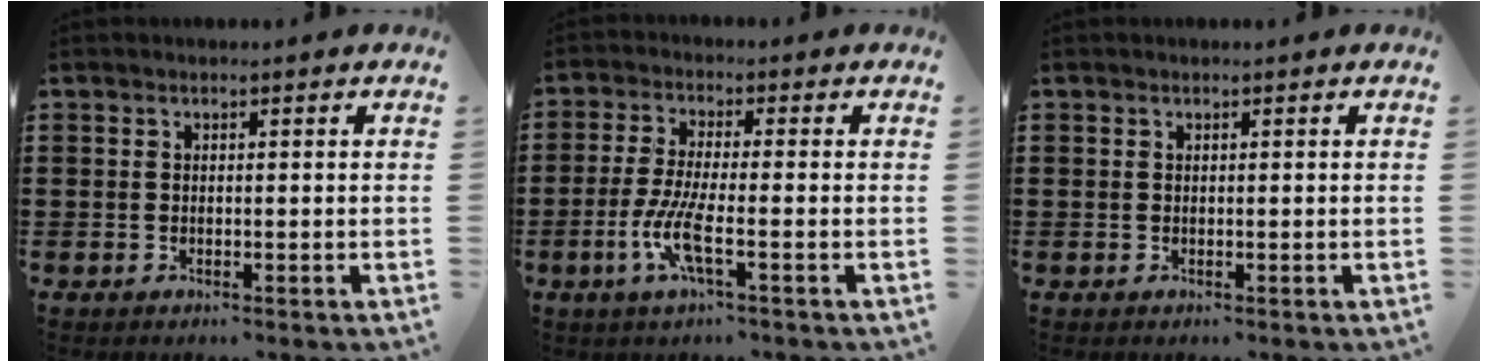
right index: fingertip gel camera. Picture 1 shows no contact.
{"total": 6.6, "force": [-2.4, 1.2, 6.0], "torque": [-0.136, -0.015, -0.050]}
{"total": 0.0}